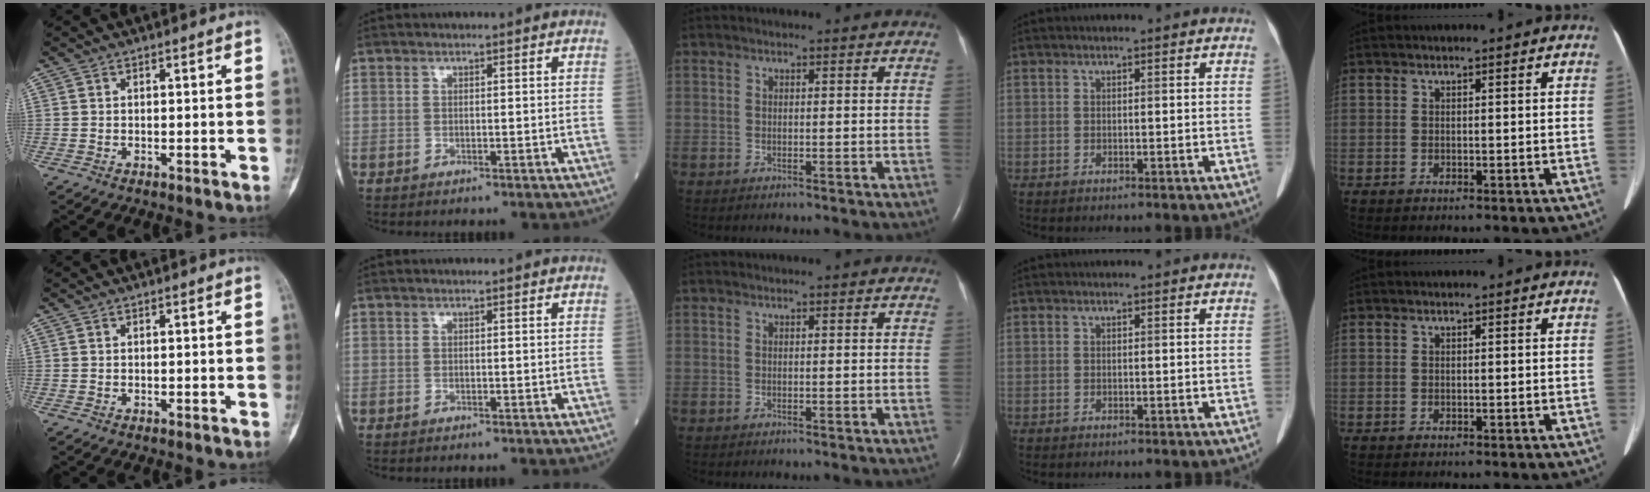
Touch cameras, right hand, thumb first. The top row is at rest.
{}